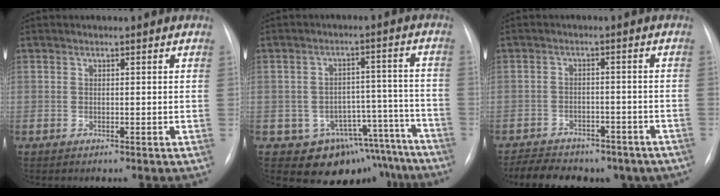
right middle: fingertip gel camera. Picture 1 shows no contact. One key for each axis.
{"total": 12.8, "fx": -10.0, "fy": 7.7, "fz": 1.9, "tx": 0.012, "ty": 0.063, "tz": -0.121}
{"total": 16.5, "fx": -12.8, "fy": 7.8, "fz": 6.9, "tx": -0.153, "ty": 0.001, "tz": -0.159}